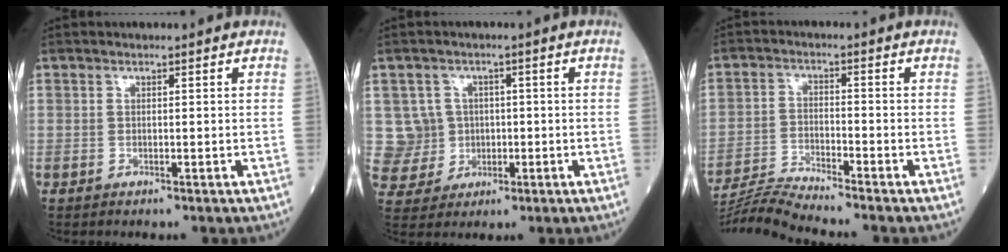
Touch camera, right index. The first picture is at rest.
{"total": 6.0, "force": [0.8, 6.0, 0.0], "torque": [0.001, 0.016, 0.024]}
{"total": 7.4, "force": [-6.9, -2.5, 1.0], "torque": [-0.027, -0.014, -0.134]}